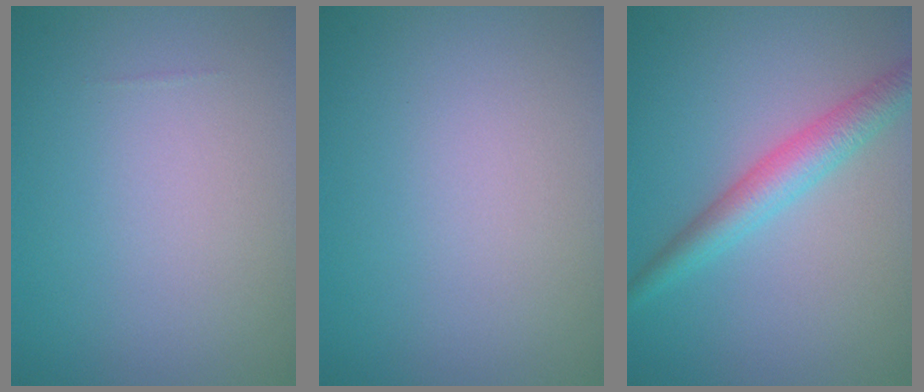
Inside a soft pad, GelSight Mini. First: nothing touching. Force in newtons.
{"total": 0.0}
{"total": 3.6, "press": 3.6, "slide": 0.0}